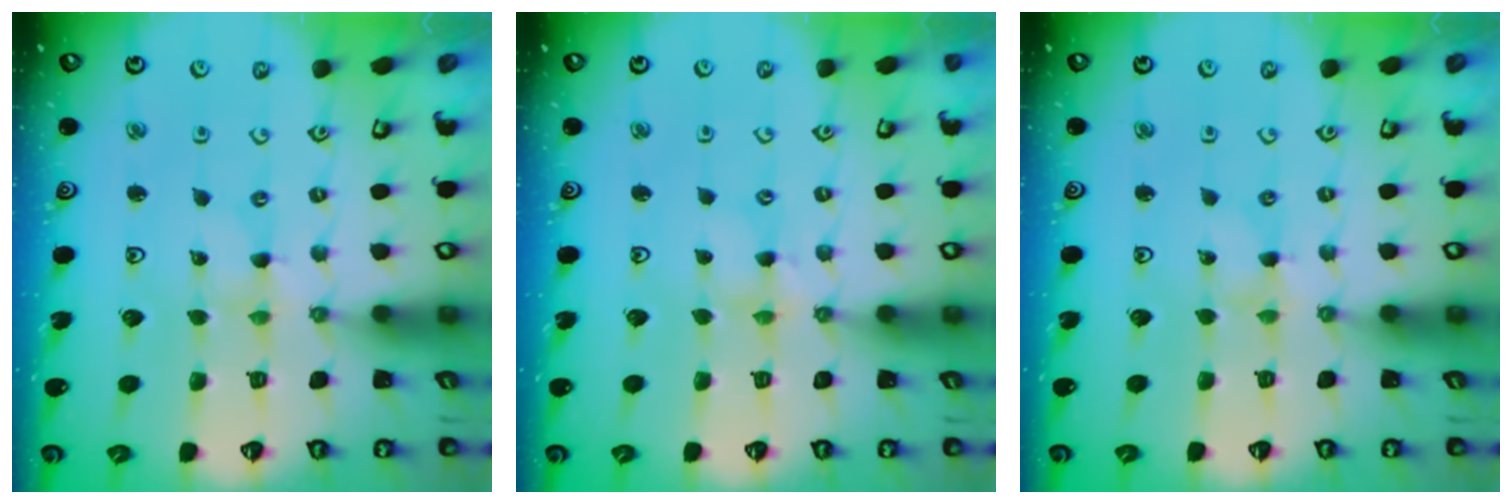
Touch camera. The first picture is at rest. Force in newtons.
{"total": 3.6, "press": 3.5, "slide": 0.4}
{"total": 0.0}